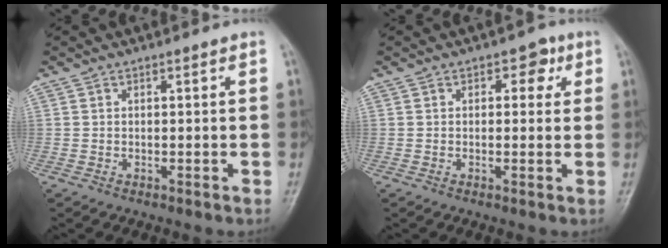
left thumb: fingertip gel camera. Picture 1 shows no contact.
{"total": 3.1, "force": [1.1, 2.2, 1.8], "torque": [0.003, 0.000, 0.006]}